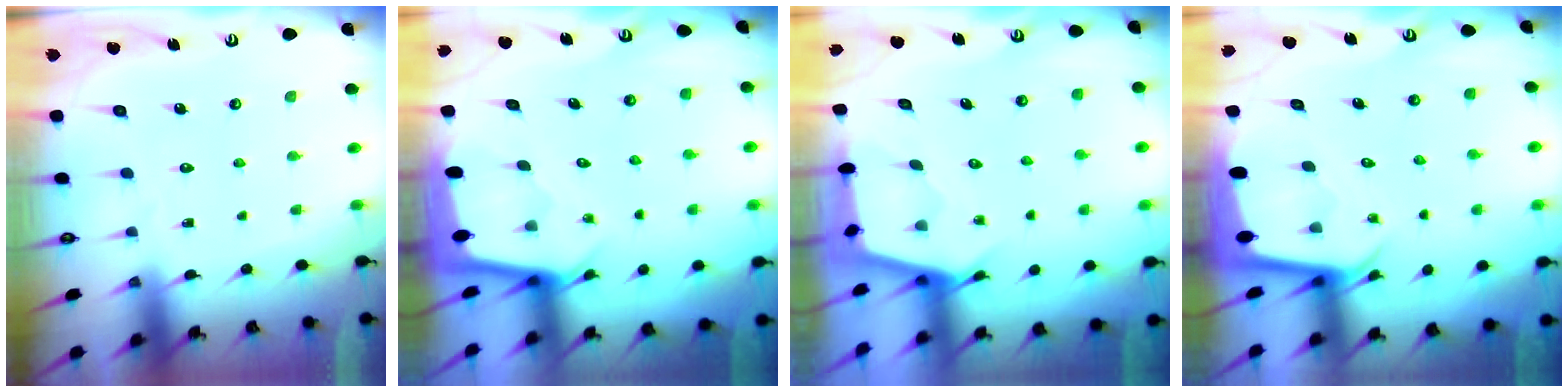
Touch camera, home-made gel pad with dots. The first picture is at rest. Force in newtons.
{"total": 2.3, "press": 2.3, "slide": 0.2}
{"total": 2.6, "press": 2.6, "slide": 0.3}
{"total": 2.4, "press": 2.4, "slide": 0.2}